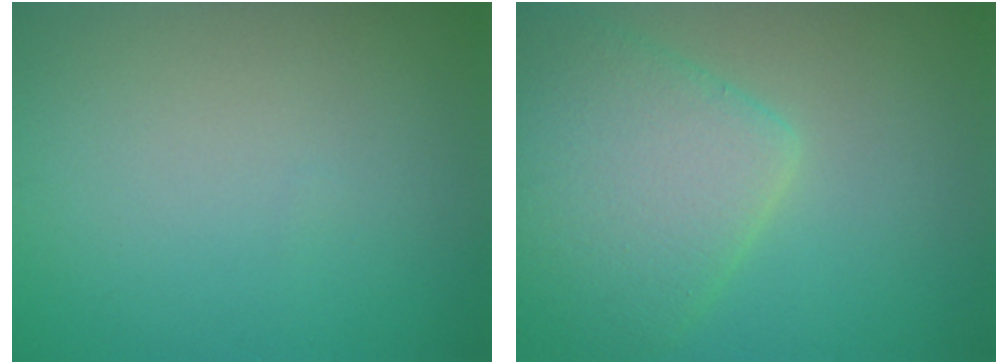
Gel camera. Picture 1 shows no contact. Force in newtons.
{"total": 6.7, "press": 6.7, "slide": 0.3}